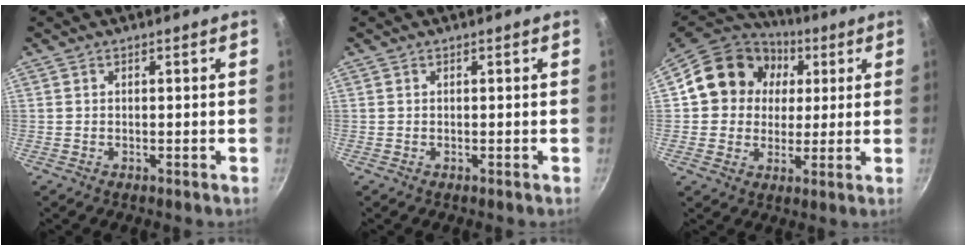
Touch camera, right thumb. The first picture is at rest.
{"total": 0.0}
{"total": 16.1, "force": [3.7, 14.1, 6.9], "torque": [-0.095, 0.020, 0.051]}